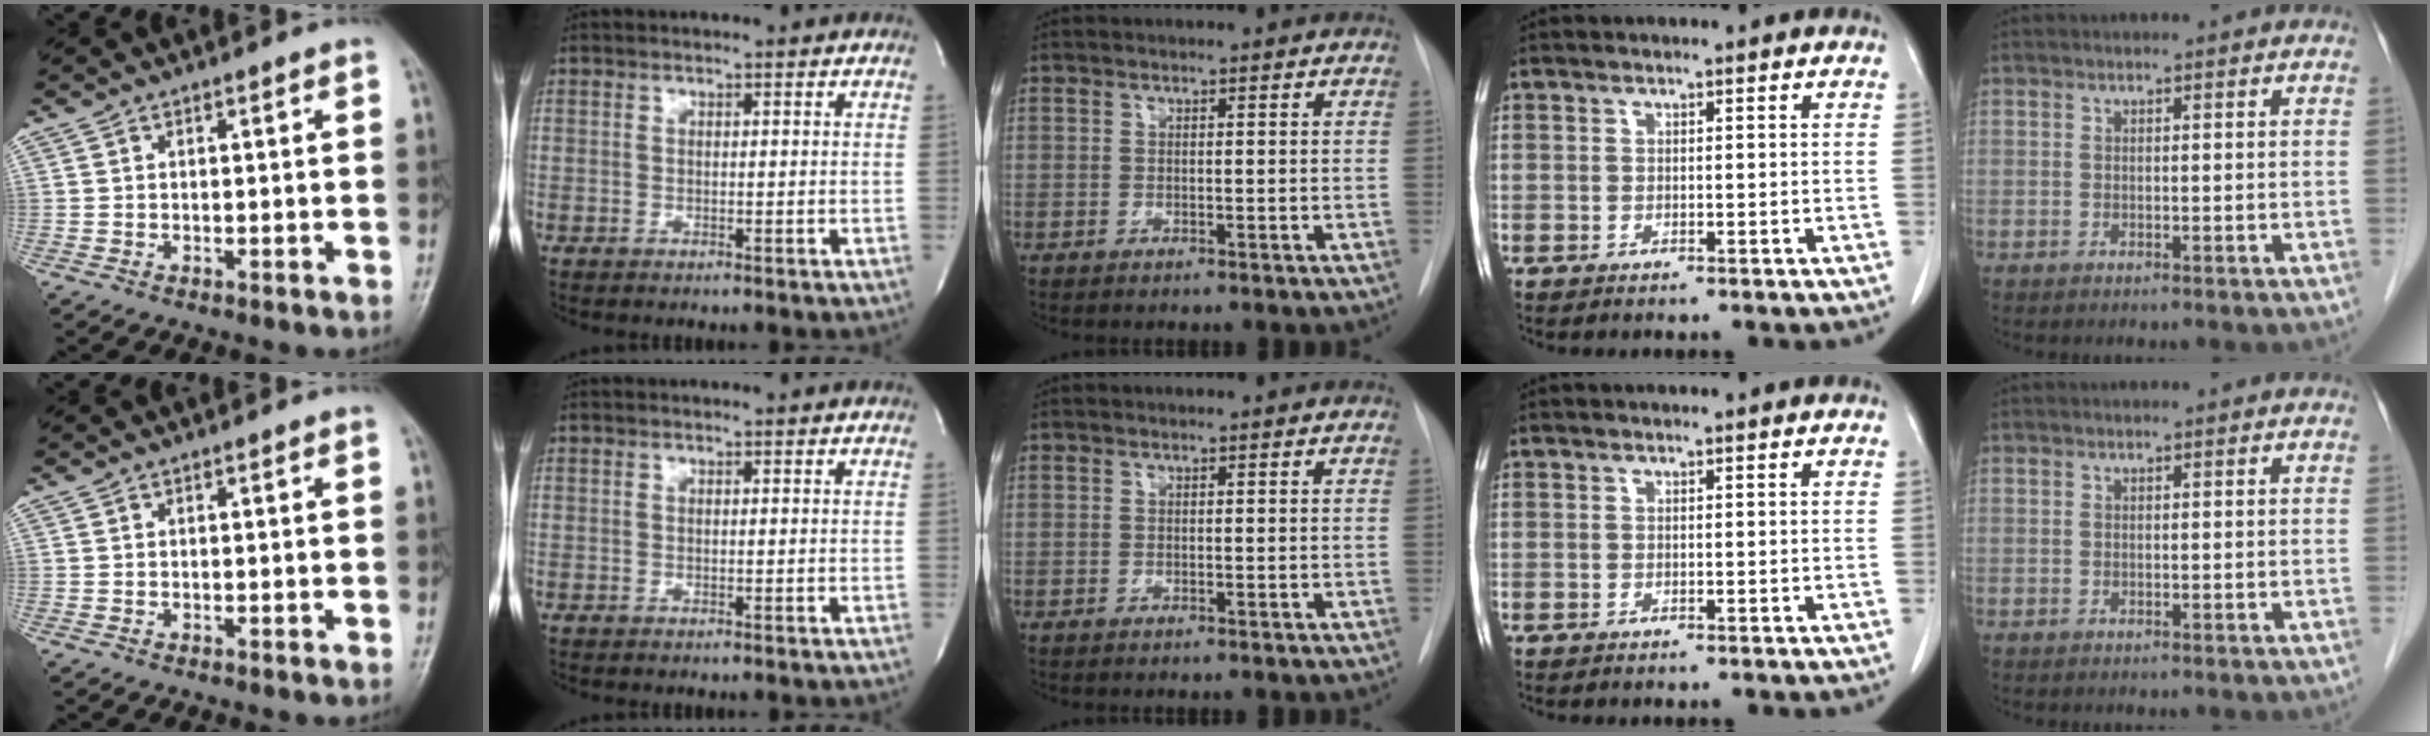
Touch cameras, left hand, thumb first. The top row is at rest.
{}